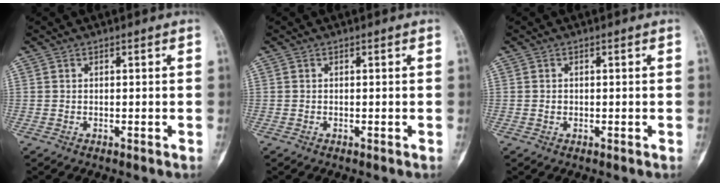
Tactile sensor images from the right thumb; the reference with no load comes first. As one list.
[{"total": 0.0}, {"total": 0.6, "force": [-0.1, 0.5, 0.3], "torque": [-0.001, 0.003, -0.001]}]